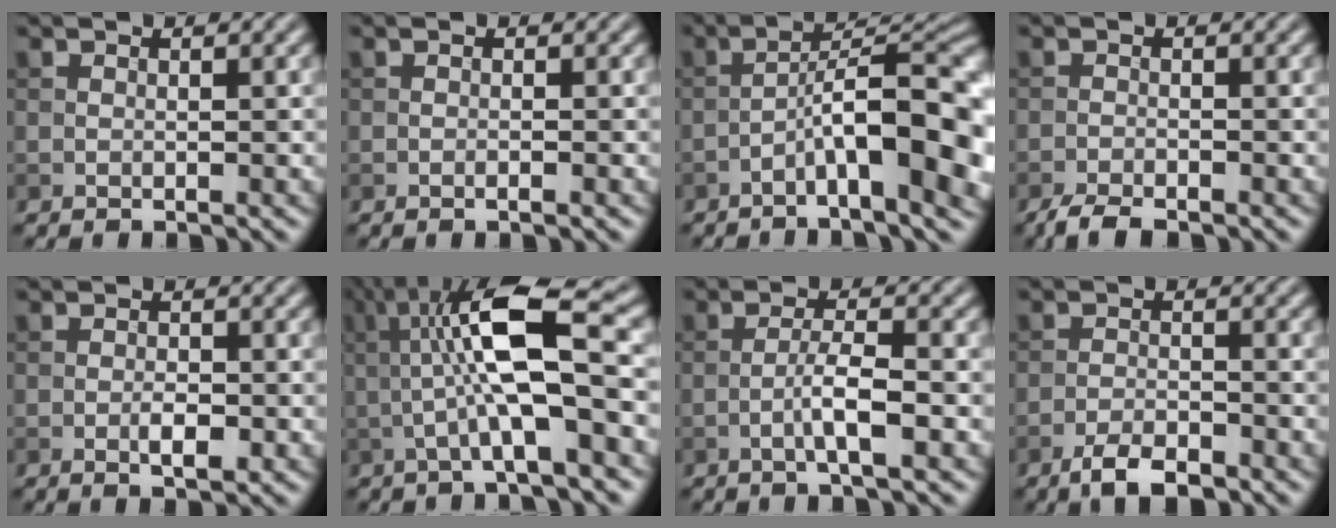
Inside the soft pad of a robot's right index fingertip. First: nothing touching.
{"total": 0.8, "force": [-0.4, 0.1, 0.7], "torque": [-0.009, 0.000, -0.008]}
{"total": 11.4, "force": [-4.1, 2.7, 10.3], "torque": [-0.146, 0.019, -0.061]}
{"total": 2.5, "force": [-2.2, 0.5, 1.1], "torque": [-0.025, -0.005, -0.046]}
{"total": 1.9, "force": [-0.7, 0.7, 1.7], "torque": [-0.026, 0.000, -0.012]}
{"total": 9.3, "force": [0.2, 1.9, 9.1], "torque": [-0.152, 0.018, -0.001]}
{"total": 3.2, "force": [-1.3, 0.4, 2.9], "torque": [-0.052, 0.010, -0.028]}
{"total": 3.4, "force": [-2.4, 1.1, 2.0], "torque": [-0.035, 0.001, -0.050]}